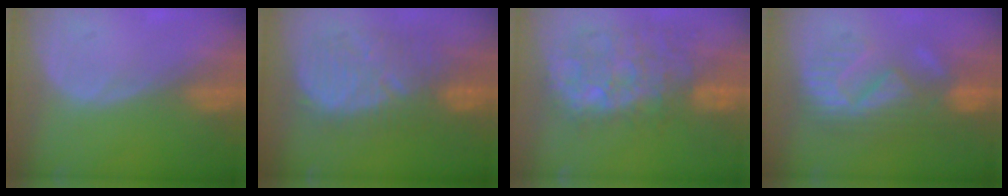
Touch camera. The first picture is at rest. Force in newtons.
{"total": 10.6, "press": 10.4, "slide": 2.3}
{"total": 11.0, "press": 10.3, "slide": 3.9}
{"total": 9.1, "press": 8.9, "slide": 1.9}